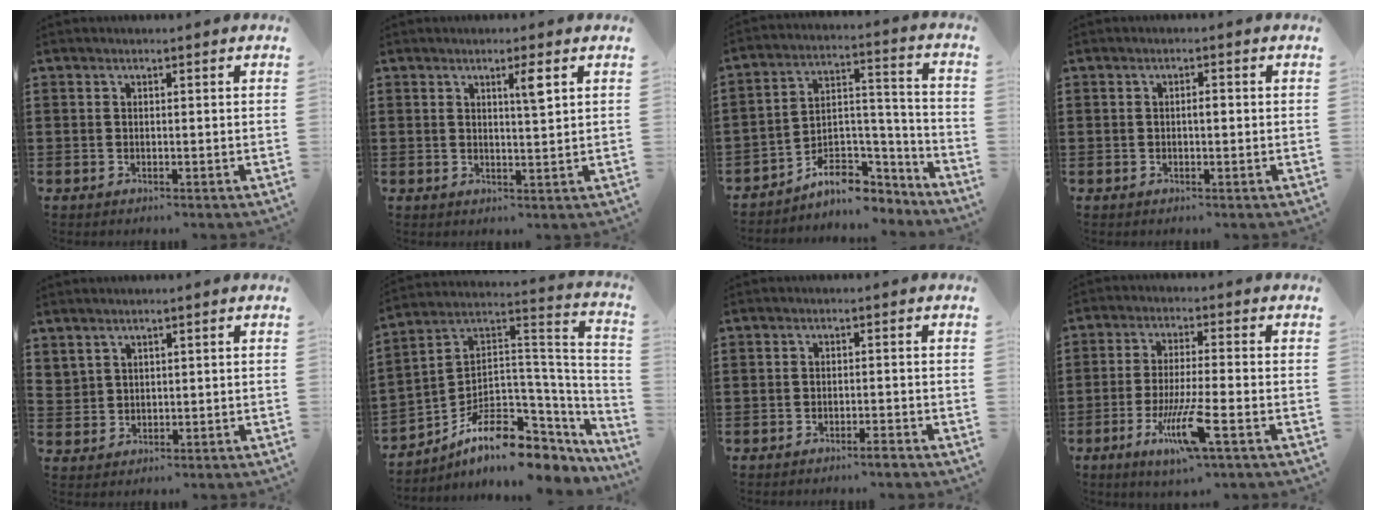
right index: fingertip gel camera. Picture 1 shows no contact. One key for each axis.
{"total": 2.9, "fx": 1.3, "fy": 0.0, "fz": 2.6, "tx": -0.038, "ty": -0.009, "tz": 0.017}
{"total": 7.8, "fx": -6.3, "fy": 3.8, "fz": 2.7, "tx": -0.045, "ty": 0.016, "tz": -0.113}
{"total": 1.2, "fx": -0.1, "fy": 0.3, "fz": 1.2, "tx": -0.021, "ty": 0.000, "tz": -0.002}
{"total": 2.0, "fx": 1.8, "fy": 0.9, "fz": 0.1, "tx": -0.007, "ty": 0.003, "tz": 0.037}
{"total": 9.2, "fx": -6.0, "fy": 4.4, "fz": 5.5, "tx": -0.109, "ty": -0.003, "tz": -0.110}
{"total": 1.8, "fx": -1.5, "fy": 0.0, "fz": 0.9, "tx": -0.016, "ty": -0.001, "tz": -0.029}
{"total": 9.3, "fx": -4.2, "fy": 1.1, "fz": 8.2, "tx": -0.168, "ty": -0.016, "tz": -0.078}